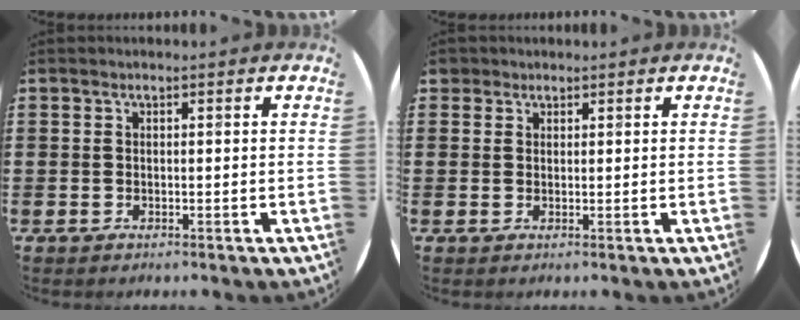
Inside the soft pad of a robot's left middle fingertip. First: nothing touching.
{"total": 1.2, "force": [1.0, 0.7, 0.0], "torque": [0.006, 0.001, 0.018]}